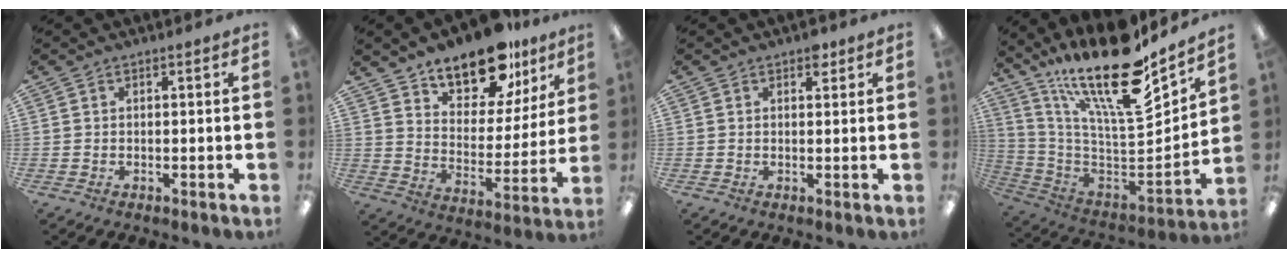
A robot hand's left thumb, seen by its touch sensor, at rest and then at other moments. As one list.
[{"total": 16.4, "force": [13.5, 6.7, 6.5], "torque": [-0.102, -0.098, 0.235]}, {"total": 2.6, "force": [1.6, 1.3, 1.5], "torque": [-0.007, -0.006, 0.022]}, {"total": 24.7, "force": [16.9, 6.9, 16.6], "torque": [-0.269, -0.129, 0.281]}]